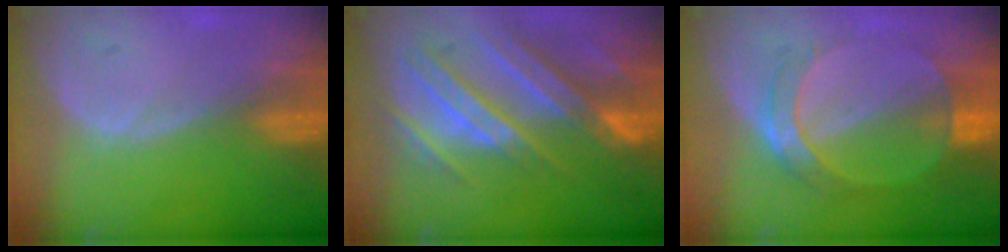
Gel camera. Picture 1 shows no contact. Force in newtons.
{"total": 11.1, "press": 9.8, "slide": 5.2}
{"total": 7.1, "press": 6.3, "slide": 3.2}